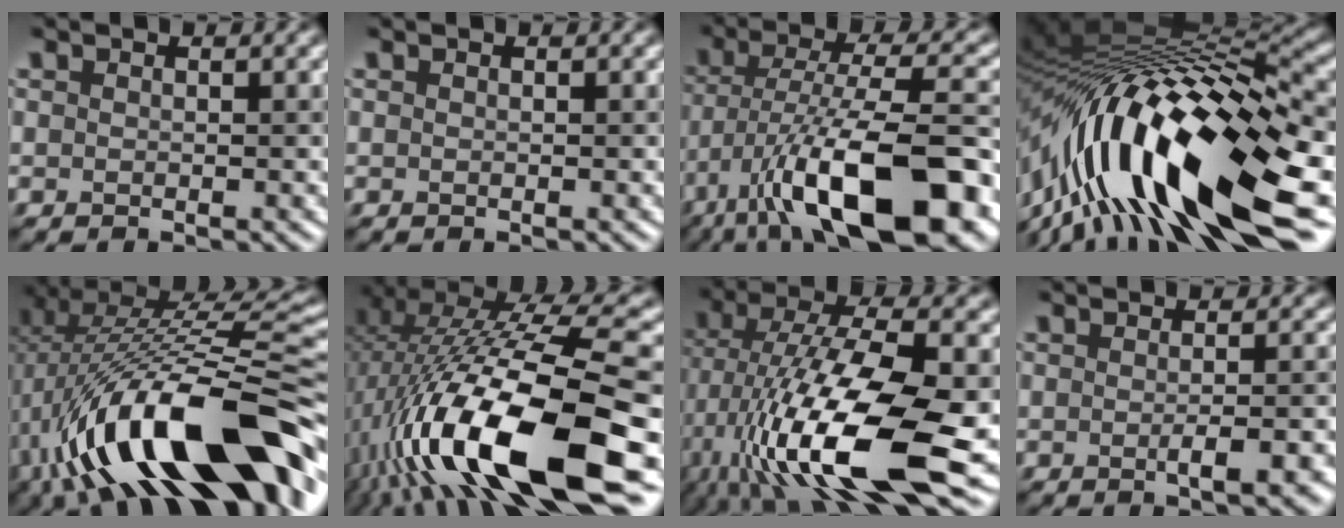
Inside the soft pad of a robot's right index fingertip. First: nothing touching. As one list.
[{"total": 0.0}, {"total": 15.0, "force": [-6.9, 4.9, 12.3], "torque": [-0.205, 0.004, -0.115]}, {"total": 17.6, "force": [-5.3, 4.9, 16.0], "torque": [-0.280, 0.016, -0.094]}, {"total": 16.9, "force": [-4.6, 7.0, 14.7], "torque": [-0.227, 0.022, -0.082]}, {"total": 16.3, "force": [-4.9, 5.1, 14.6], "torque": [-0.272, 0.002, -0.081]}, {"total": 15.3, "force": [-4.0, 5.6, 13.6], "torque": [-0.253, -0.004, -0.076]}, {"total": 3.6, "force": [-1.0, 0.9, 3.3], "torque": [-0.042, -0.001, -0.012]}]